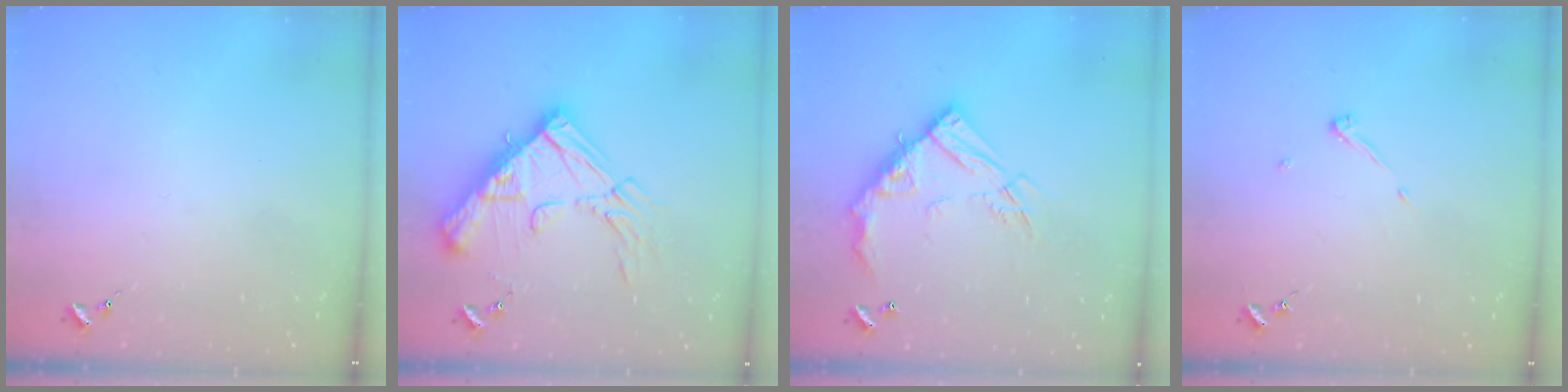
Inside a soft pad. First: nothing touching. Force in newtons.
{"total": 20.5, "press": 20.3, "slide": 2.3}
{"total": 17.2, "press": 17.1, "slide": 1.7}
{"total": 3.6, "press": 3.6, "slide": 0.4}